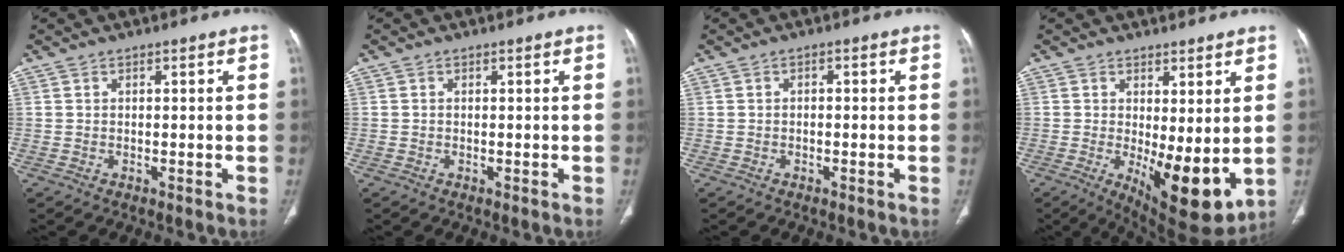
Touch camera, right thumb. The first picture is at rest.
{"total": 0.0}
{"total": 0.8, "force": [-0.2, 0.6, 0.5], "torque": [-0.006, 0.004, -0.007]}
{"total": 11.7, "force": [-1.0, 4.3, 10.8], "torque": [-0.155, -0.029, 0.000]}